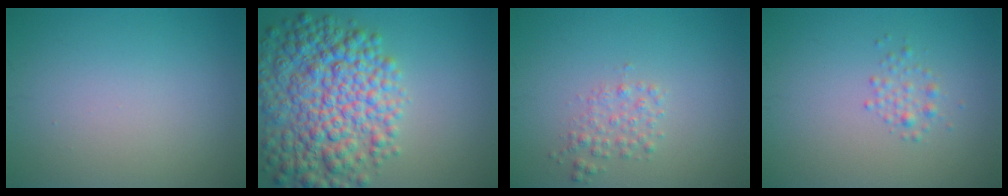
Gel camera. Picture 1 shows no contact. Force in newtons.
{"total": 10.0, "press": 10.0, "slide": 0.3}
{"total": 1.7, "press": 1.7, "slide": 0.1}
{"total": 1.4, "press": 1.4, "slide": 0.1}